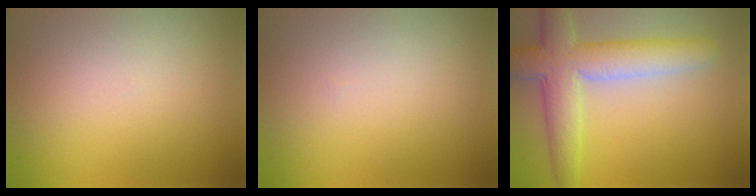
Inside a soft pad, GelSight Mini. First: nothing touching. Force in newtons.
{"total": 0.0}
{"total": 6.4, "press": 6.4, "slide": 0.3}